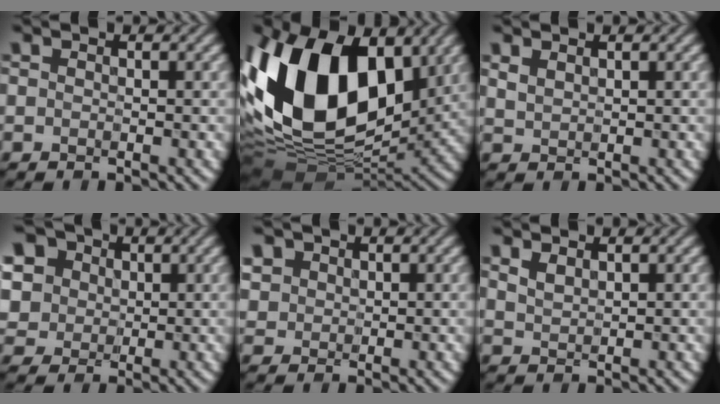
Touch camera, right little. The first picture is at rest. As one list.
[{"total": 17.1, "force": [3.9, 10.4, 12.9], "torque": [-0.266, 0.016, 0.054]}, {"total": 1.3, "force": [1.0, 0.6, 0.5], "torque": [-0.016, 0.004, 0.024]}, {"total": 9.9, "force": [4.2, 7.8, 4.3], "torque": [-0.125, 0.019, 0.065]}, {"total": 2.5, "force": [1.1, 2.1, 0.6], "torque": [-0.041, -0.005, 0.039]}, {"total": 1.2, "force": [0.8, 0.6, 0.6], "torque": [-0.017, 0.005, 0.019]}]